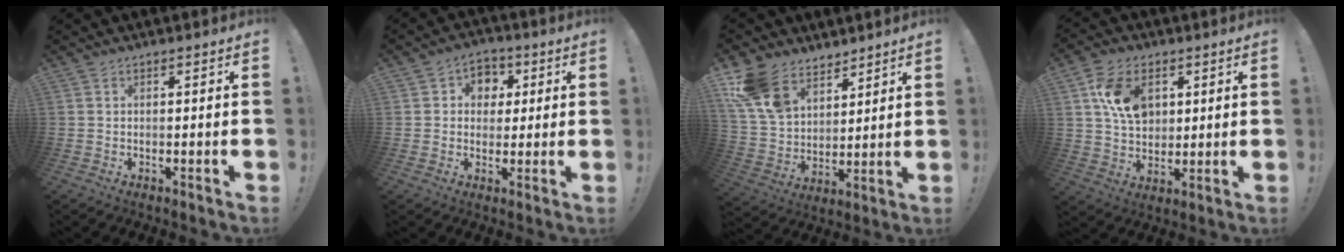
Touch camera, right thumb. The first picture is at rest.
{"total": 6.8, "force": [1.1, 6.4, 1.9], "torque": [-0.017, 0.001, 0.023]}
{"total": 14.4, "force": [10.2, 8.4, 5.5], "torque": [-0.117, -0.062, 0.203]}
{"total": 12.7, "force": [4.4, 8.9, 8.0], "torque": [-0.130, 0.001, 0.086]}